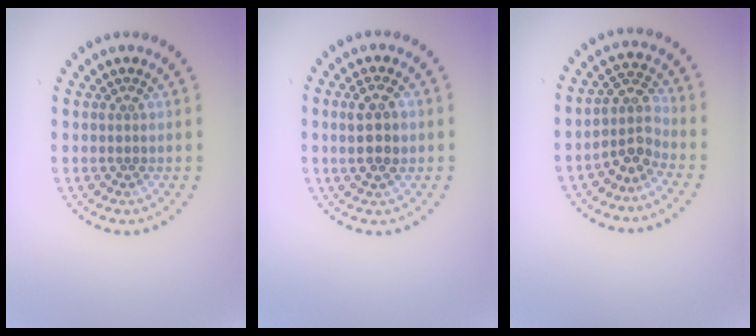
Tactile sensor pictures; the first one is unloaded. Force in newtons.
{"total": 3.0, "press": 2.9, "slide": 0.6}
{"total": 2.7, "press": 2.1, "slide": 1.8}